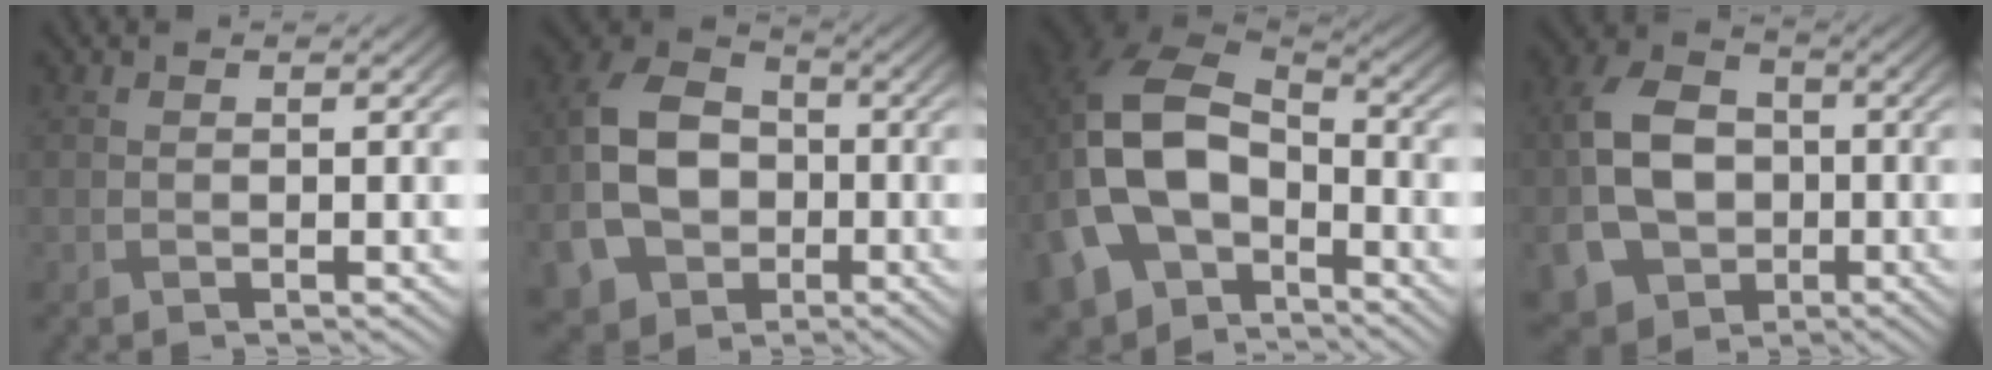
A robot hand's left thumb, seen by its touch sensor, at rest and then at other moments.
{"total": 12.6, "force": [-3.2, 9.6, 7.5], "torque": [-0.191, -0.029, -0.066]}
{"total": 15.4, "force": [-5.2, 10.9, 9.6], "torque": [-0.250, -0.041, -0.092]}
{"total": 12.0, "force": [-1.8, 9.5, 7.1], "torque": [-0.193, -0.033, -0.031]}